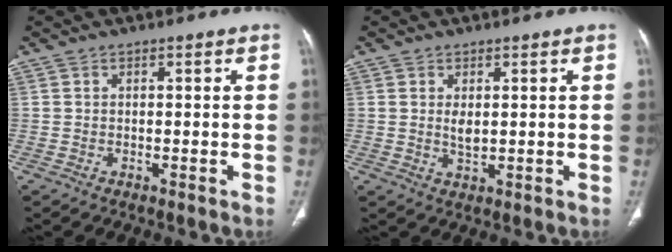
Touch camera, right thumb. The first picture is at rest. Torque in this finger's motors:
{"motor_torque": [0.67, 0.79, 0.38, -0.53, 0.07]}